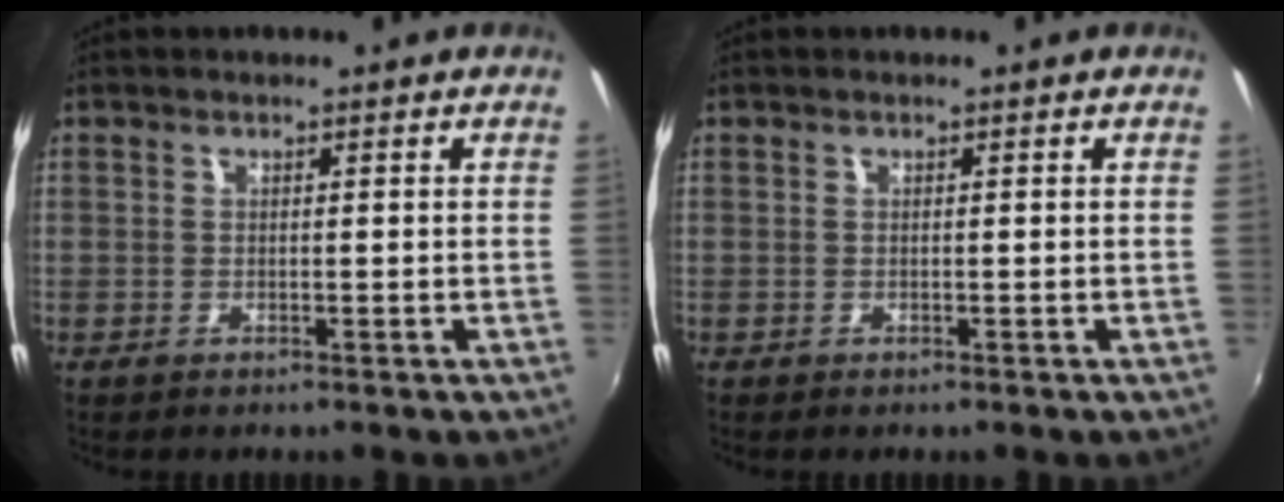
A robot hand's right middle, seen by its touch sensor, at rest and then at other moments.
{"total": 0.0}